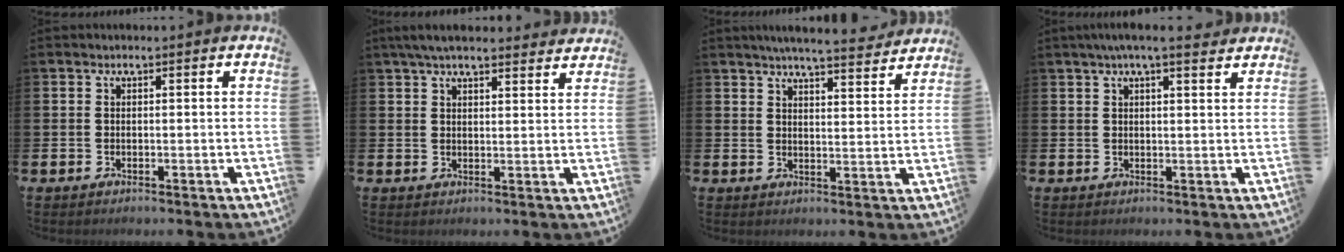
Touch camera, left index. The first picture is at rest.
{"total": 4.8, "force": [4.4, 0.9, 1.7], "torque": [-0.043, -0.011, 0.082]}
{"total": 5.9, "force": [5.7, 0.0, 1.5], "torque": [-0.030, -0.034, 0.098]}
{"total": 3.9, "force": [3.4, 0.2, 2.0], "torque": [-0.033, -0.010, 0.057]}